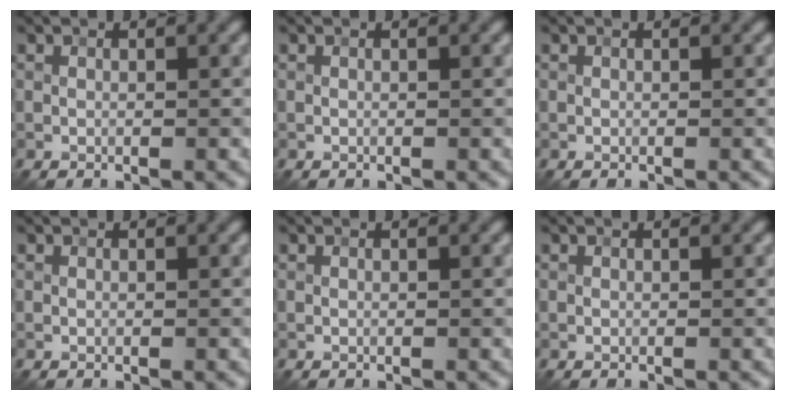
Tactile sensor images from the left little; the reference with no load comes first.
{"total": 0.0}
{"total": 0.0}
{"total": 0.0}
{"total": 0.0}
{"total": 0.0}